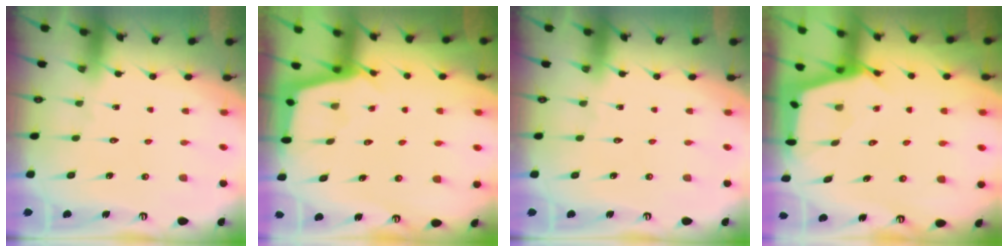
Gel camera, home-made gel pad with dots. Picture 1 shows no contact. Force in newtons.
{"total": 2.7, "press": 2.7, "slide": 0.3}
{"total": 0.0}
{"total": 2.7, "press": 2.6, "slide": 0.3}